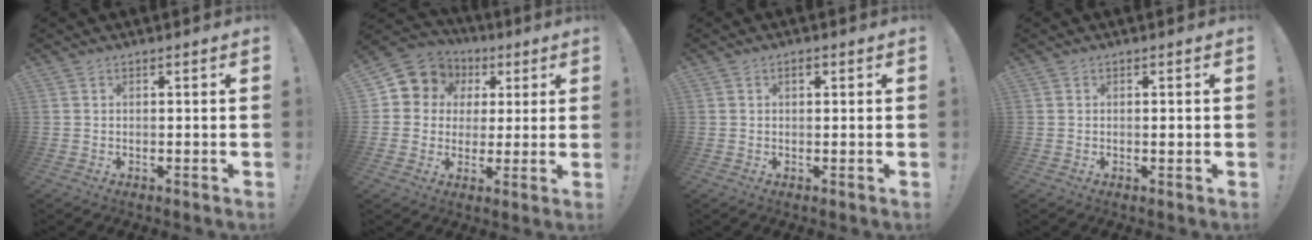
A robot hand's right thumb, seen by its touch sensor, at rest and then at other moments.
{"total": 8.9, "force": [3.1, 8.1, 2.1], "torque": [-0.031, -0.026, 0.063]}
{"total": 1.5, "force": [0.6, 0.8, 1.1], "torque": [-0.015, 0.001, 0.009]}
{"total": 0.5, "force": [-0.1, 0.2, 0.5], "torque": [0.000, -0.001, -0.004]}